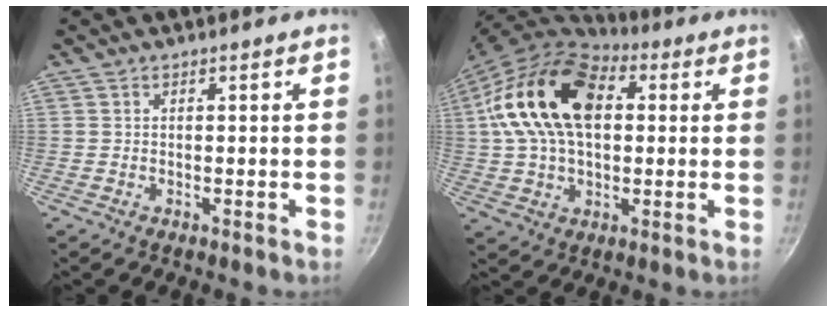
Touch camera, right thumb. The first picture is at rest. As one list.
[{"total": 20.9, "force": [4.0, 13.3, 15.6], "torque": [-0.272, 0.021, 0.057]}]